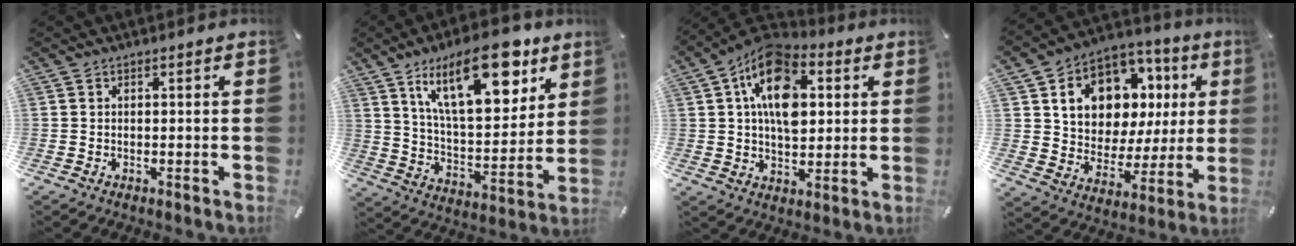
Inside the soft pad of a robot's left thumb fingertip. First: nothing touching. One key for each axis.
{"total": 22.8, "fx": 12.6, "fy": 10.3, "fz": 15.9, "tx": -0.254, "ty": -0.056, "tz": 0.203}
{"total": 15.5, "fx": 4.3, "fy": 9.9, "fz": 11.1, "tx": -0.188, "ty": -0.004, "tz": 0.076}
{"total": 13.7, "fx": 5.5, "fy": 10.6, "fz": 6.7, "tx": -0.116, "ty": -0.038, "tz": 0.104}